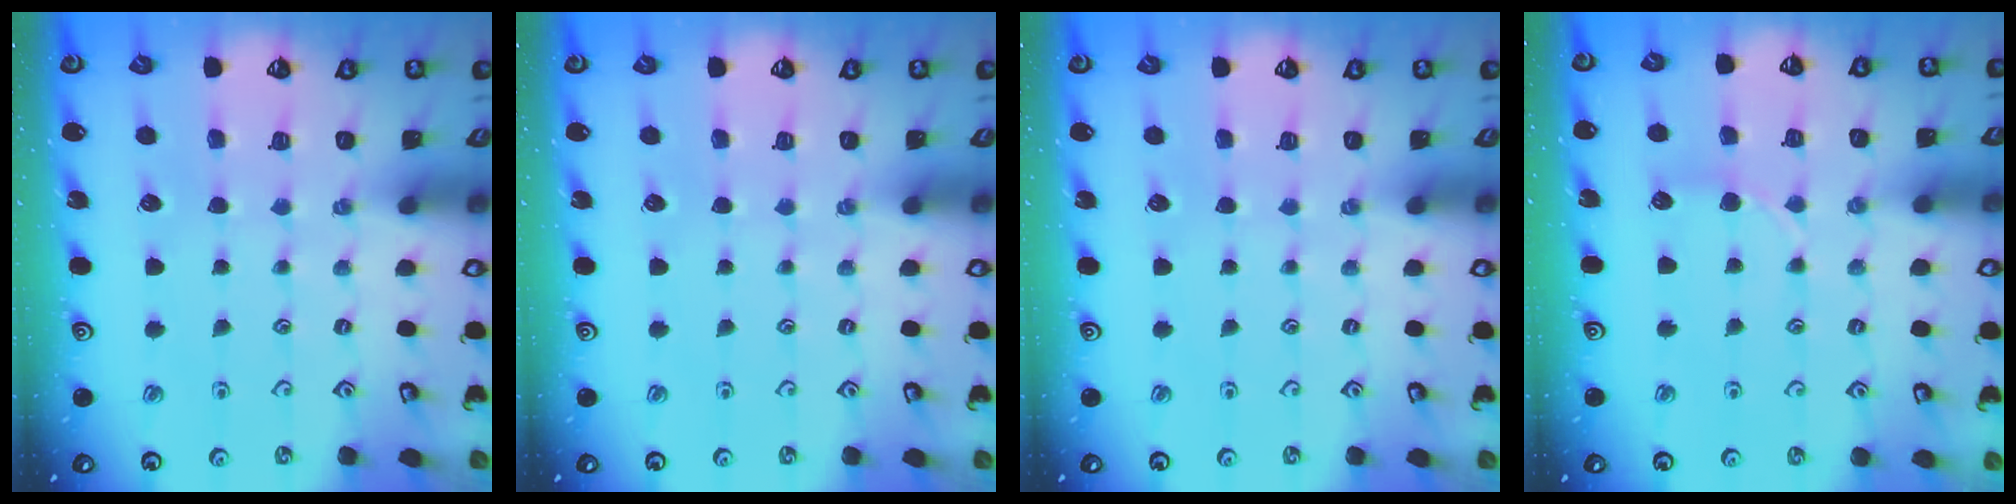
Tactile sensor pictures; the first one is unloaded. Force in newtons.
{"total": 0.0}
{"total": 0.0}
{"total": 5.7, "press": 5.7, "slide": 0.5}